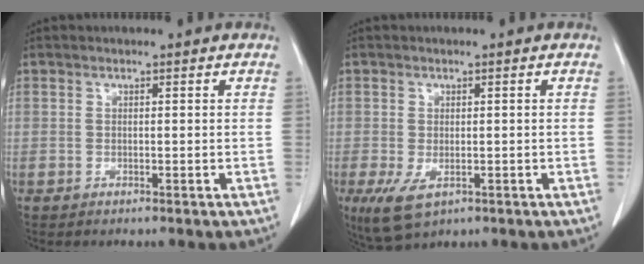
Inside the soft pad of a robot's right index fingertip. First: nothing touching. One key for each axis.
{"total": 5.1, "fx": -2.1, "fy": 2.8, "fz": 3.7, "tx": -0.072, "ty": -0.011, "tz": -0.023}